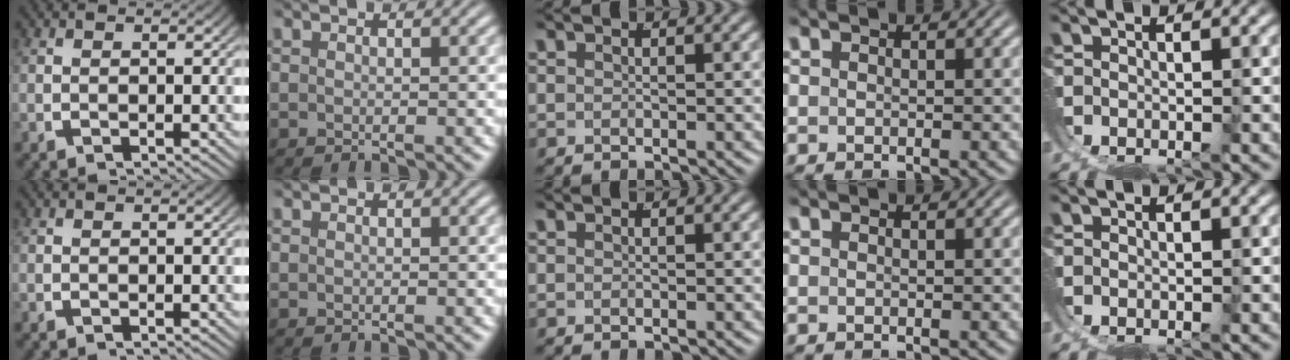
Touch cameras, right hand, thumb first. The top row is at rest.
{}